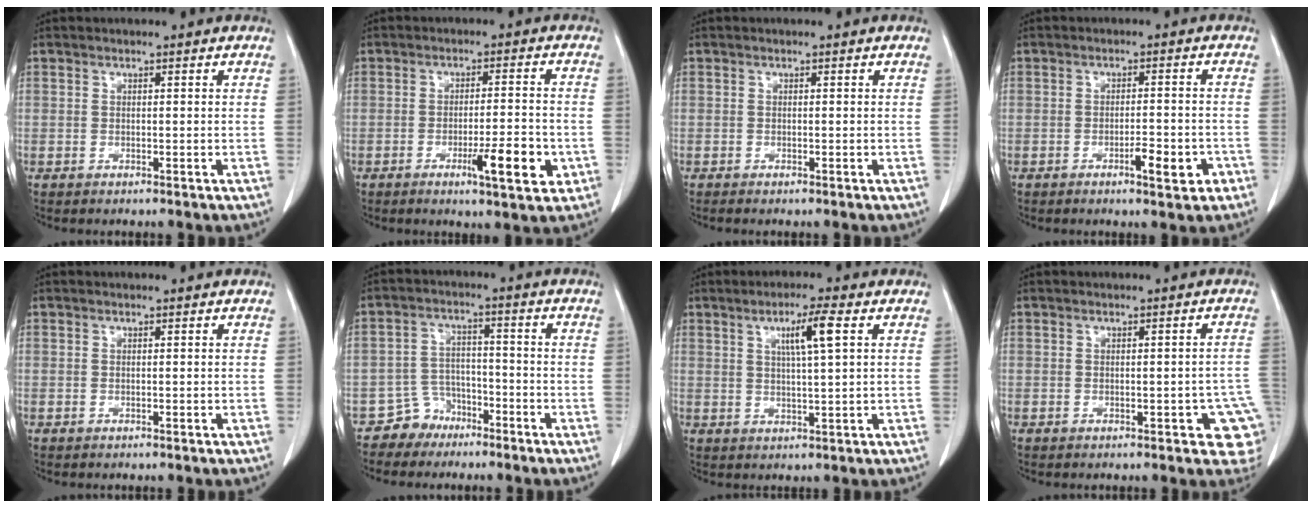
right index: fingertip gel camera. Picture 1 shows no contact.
{"total": 7.8, "force": [-3.1, 1.2, 7.1], "torque": [-0.105, -0.006, -0.042]}
{"total": 0.7, "force": [-0.6, 0.0, 0.4], "torque": [-0.009, -0.001, -0.010]}
{"total": 4.9, "force": [-2.5, 1.0, 4.1], "torque": [-0.057, 0.002, -0.032]}
{"total": 0.0}
{"total": 5.0, "force": [-3.8, 3.4, 0.0], "torque": [0.007, 0.011, -0.066]}
{"total": 5.6, "force": [2.1, -0.2, 5.2], "torque": [-0.090, 0.001, 0.035]}
{"total": 6.4, "force": [-2.4, 2.0, 5.5], "torque": [-0.044, 0.008, -0.029]}